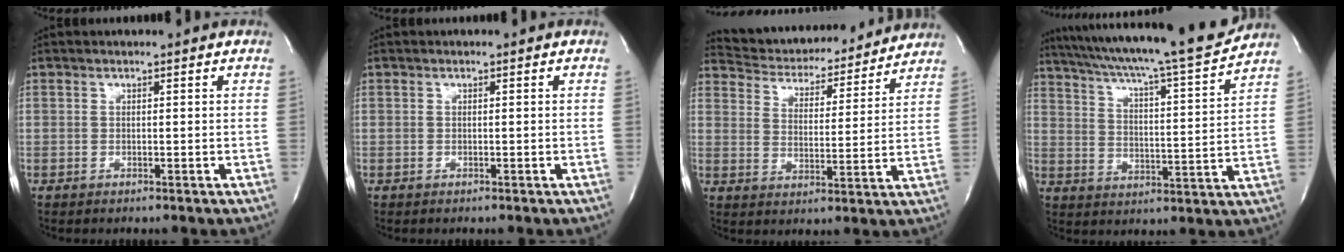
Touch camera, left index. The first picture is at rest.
{"total": 0.0}
{"total": 16.7, "force": [15.7, 3.8, 3.9], "torque": [-0.055, 0.000, 0.222]}
{"total": 20.5, "force": [18.2, -0.4, 9.5], "torque": [-0.161, -0.030, 0.264]}